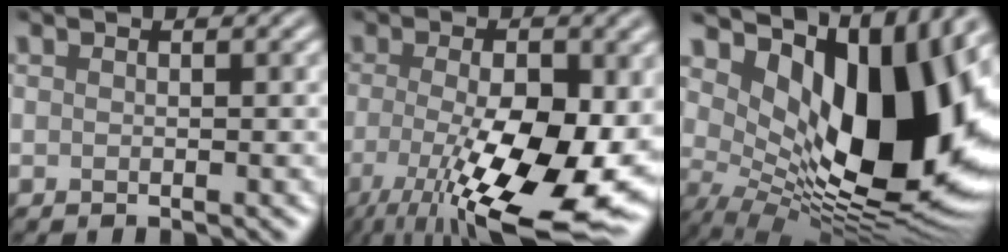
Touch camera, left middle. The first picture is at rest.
{"total": 14.9, "force": [-4.6, 5.5, 13.0], "torque": [-0.206, -0.032, -0.065]}
{"total": 14.2, "force": [3.8, 7.2, 11.6], "torque": [-0.161, -0.023, 0.076]}